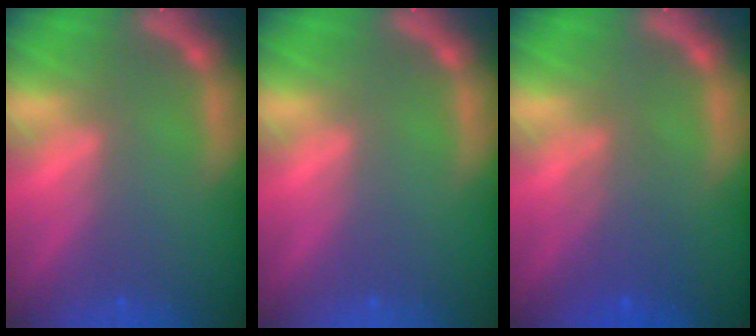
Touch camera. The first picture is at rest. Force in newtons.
{"total": 0.0}
{"total": 3.6}